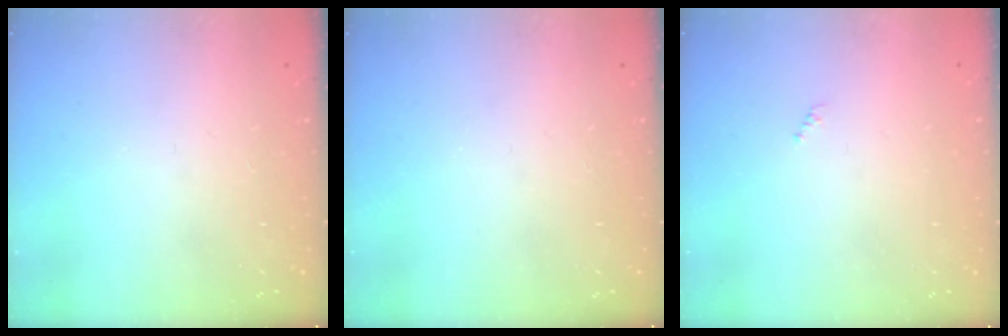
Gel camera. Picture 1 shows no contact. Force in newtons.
{"total": 0.0}
{"total": 0.0}